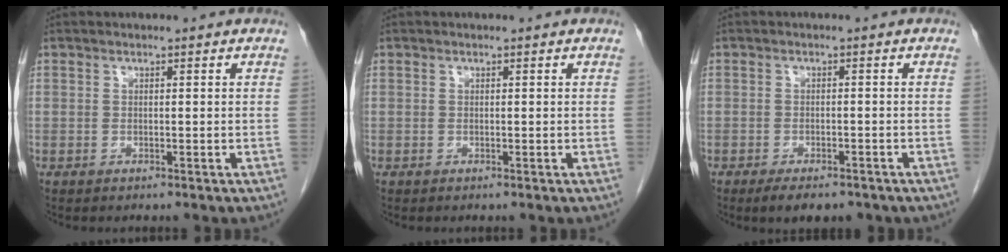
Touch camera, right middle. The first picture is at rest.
{"total": 0.0}
{"total": 5.4, "force": [-4.1, 2.1, 2.9], "torque": [-0.038, -0.005, -0.055]}